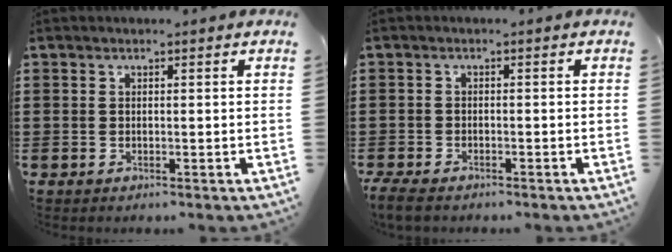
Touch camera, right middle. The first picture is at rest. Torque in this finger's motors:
{"motor_torque": [0.54, -0.25, 0.30, 0.11]}